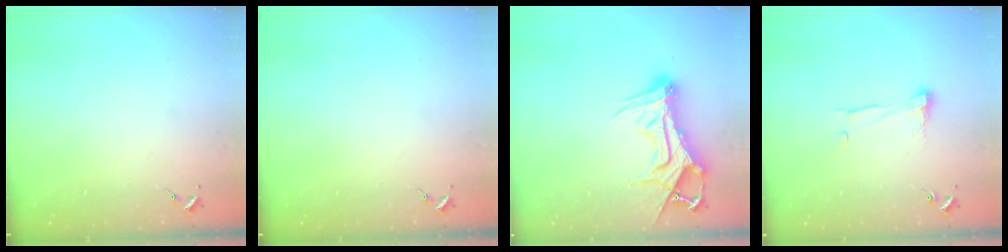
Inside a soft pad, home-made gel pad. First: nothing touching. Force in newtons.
{"total": 0.0}
{"total": 16.2, "press": 16.2, "slide": 1.4}
{"total": 6.7, "press": 6.7, "slide": 0.1}